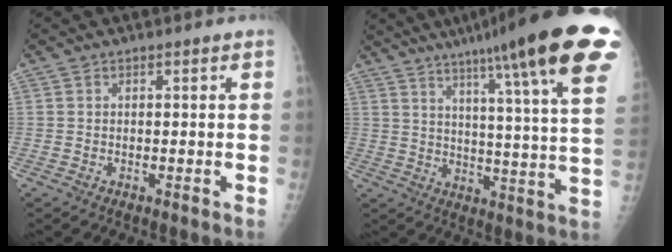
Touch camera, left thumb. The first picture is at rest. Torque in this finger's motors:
{"motor_torque": [2.13, -0.04, 2.04, -0.69, 0.51]}